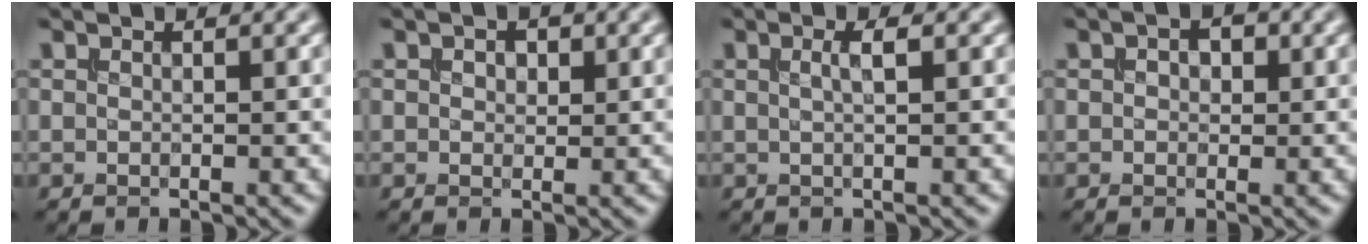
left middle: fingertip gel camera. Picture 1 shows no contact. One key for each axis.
{"total": 1.3, "fx": 0.6, "fy": 0.9, "fz": 0.8, "tx": -0.013, "ty": 0.001, "tz": 0.007}
{"total": 1.6, "fx": 0.2, "fy": 0.5, "fz": 1.5, "tx": -0.025, "ty": 0.003, "tz": -0.001}
{"total": 1.8, "fx": 0.6, "fy": 1.2, "fz": 1.3, "tx": -0.018, "ty": 0.002, "tz": 0.002}